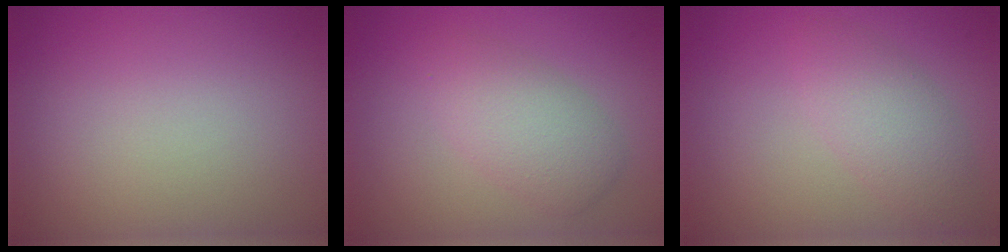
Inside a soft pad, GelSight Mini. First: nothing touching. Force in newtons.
{"total": 3.6, "press": 3.6, "slide": 0.1}
{"total": 3.1, "press": 3.1, "slide": 0.1}